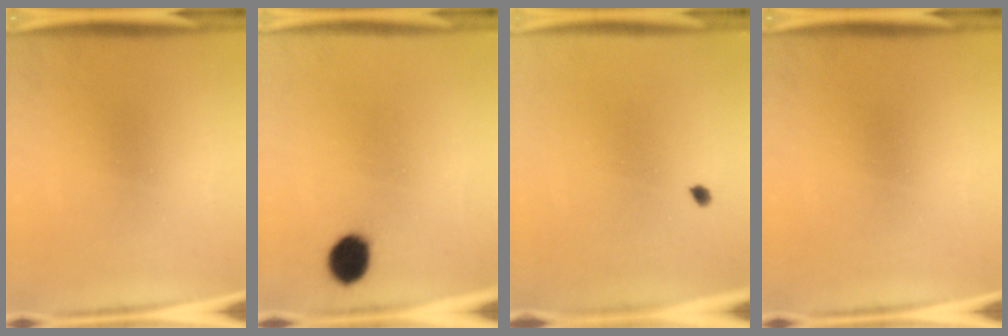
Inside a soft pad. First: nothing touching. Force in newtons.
{"total": 6.4}
{"total": 1.1}
{"total": 0.0}